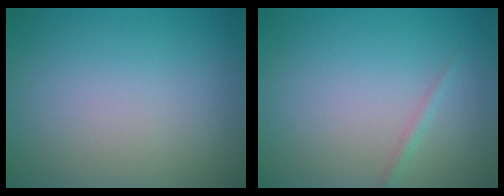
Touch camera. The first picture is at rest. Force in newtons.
{"total": 0.8, "press": 0.8, "slide": 0.1}